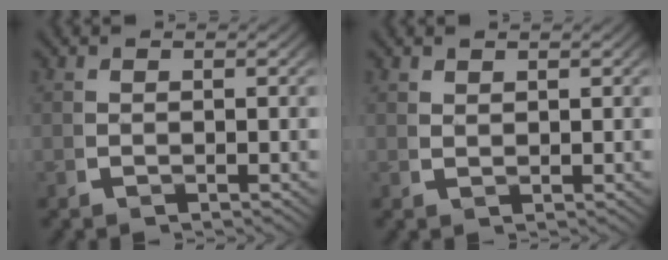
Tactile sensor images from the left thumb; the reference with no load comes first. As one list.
[{"total": 1.1, "force": [1.1, -0.2, -0.1], "torque": [0.008, 0.003, 0.027]}]